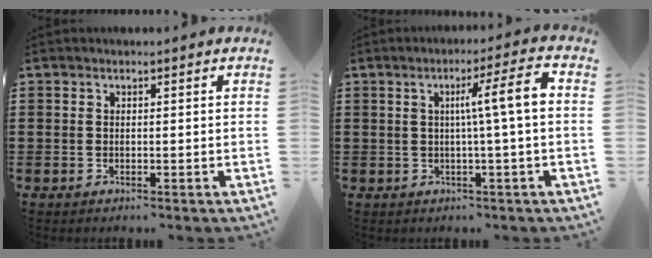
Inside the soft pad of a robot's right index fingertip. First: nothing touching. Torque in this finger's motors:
{"motor_torque": [1.17, -0.33, 0.35, 0.17]}